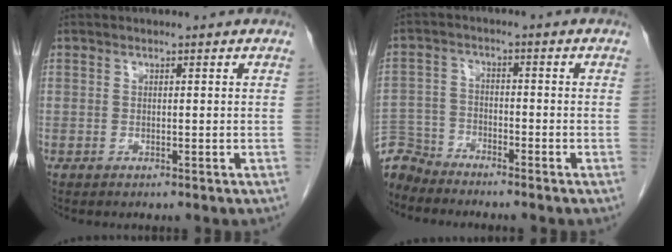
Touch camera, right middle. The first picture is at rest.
{"total": 6.0, "force": [-5.9, 0.9, -0.4], "torque": [0.011, -0.004, -0.117]}